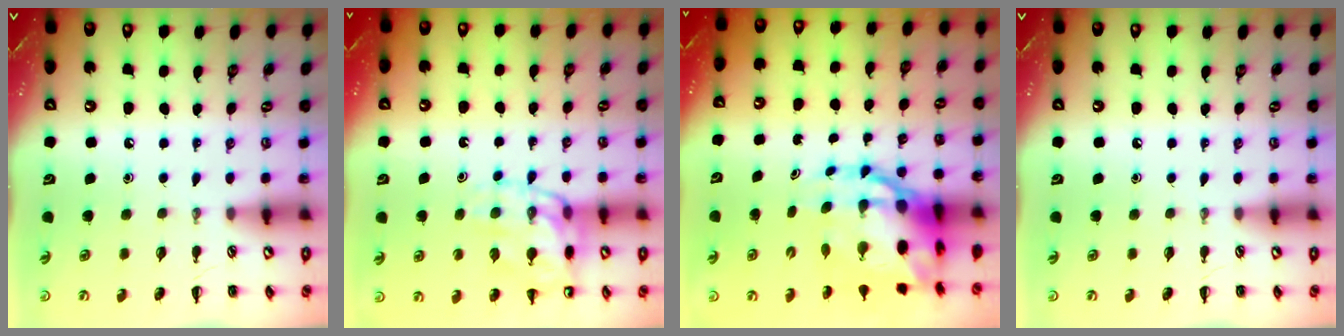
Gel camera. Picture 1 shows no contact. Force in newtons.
{"total": 14.0, "press": 13.8, "slide": 2.4}
{"total": 14.1, "press": 13.6, "slide": 3.7}
{"total": 0.0}